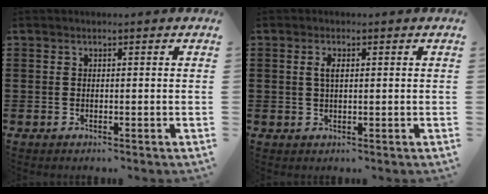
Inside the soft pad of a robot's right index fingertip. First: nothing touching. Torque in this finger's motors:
{"motor_torque": [0.03, -0.03, 0.20, 0.03]}